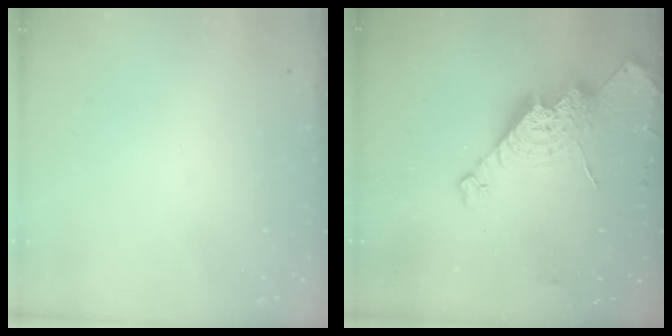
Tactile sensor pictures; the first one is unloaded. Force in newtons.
{"total": 20.4, "press": 20.3, "slide": 1.9}